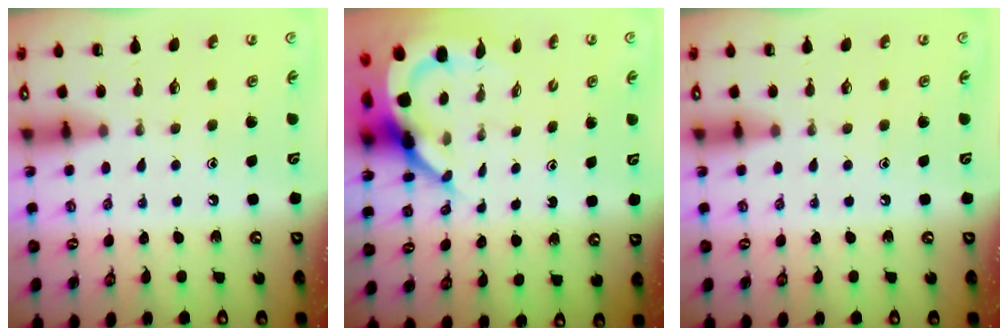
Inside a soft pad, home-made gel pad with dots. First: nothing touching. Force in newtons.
{"total": 7.2, "press": 7.1, "slide": 0.9}
{"total": 0.0}